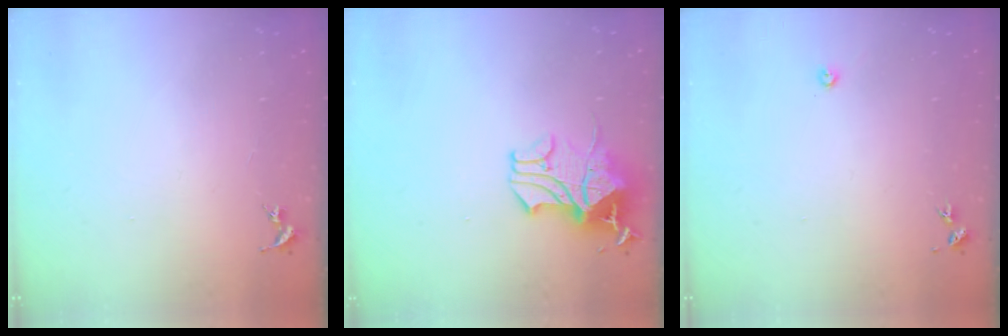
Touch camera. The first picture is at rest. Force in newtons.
{"total": 18.0, "press": 18.0, "slide": 0.2}
{"total": 2.2, "press": 2.2, "slide": 0.3}